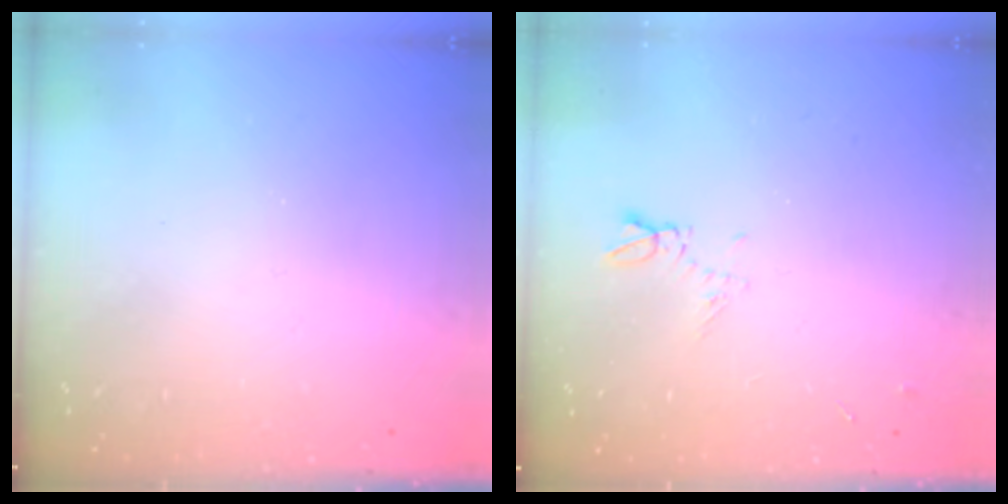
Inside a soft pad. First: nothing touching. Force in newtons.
{"total": 5.4, "press": 5.3, "slide": 0.8}